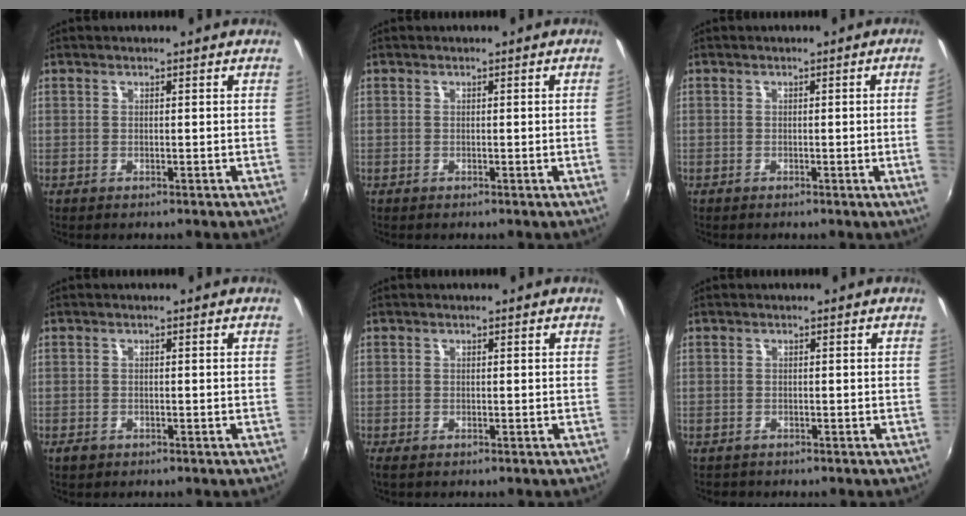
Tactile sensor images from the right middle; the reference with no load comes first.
{"total": 0.7, "force": [0.0, -0.4, 0.6], "torque": [-0.003, -0.004, -0.002]}
{"total": 2.9, "force": [-0.2, -1.5, 2.4], "torque": [-0.039, -0.013, 0.002]}
{"total": 1.5, "force": [-1.0, 1.0, 0.6], "torque": [-0.013, -0.003, -0.017]}
{"total": 0.7, "force": [-0.4, 0.1, 0.6], "torque": [-0.012, -0.002, -0.008]}
{"total": 0.7, "force": [-0.5, 0.4, -0.1], "torque": [0.000, -0.001, -0.009]}